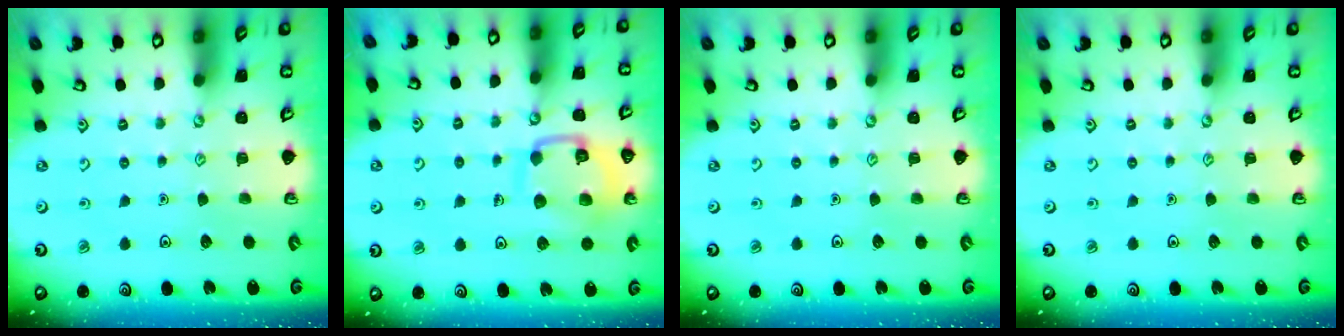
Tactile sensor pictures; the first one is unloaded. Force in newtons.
{"total": 11.9, "press": 11.8, "slide": 1.0}
{"total": 0.0}
{"total": 0.0}